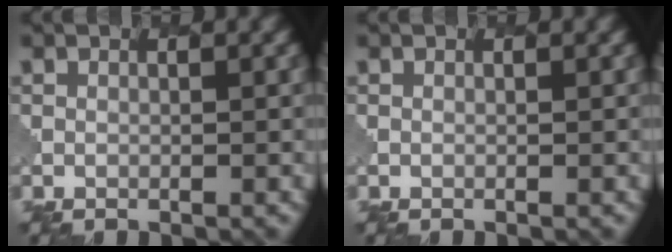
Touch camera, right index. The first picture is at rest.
{"total": 0.0}